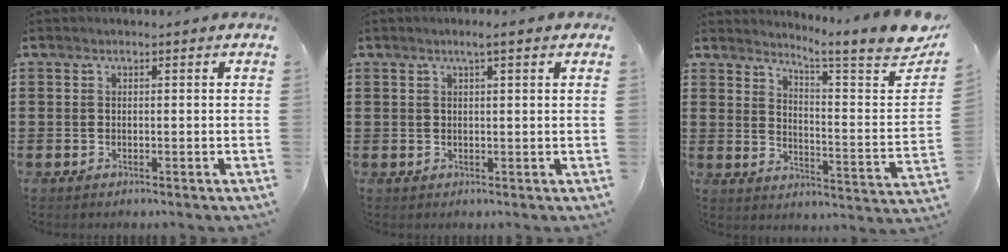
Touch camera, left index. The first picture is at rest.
{"total": 1.8, "force": [0.9, 0.0, 1.5], "torque": [-0.030, 0.001, 0.015]}
{"total": 6.7, "force": [5.5, -0.5, 3.8], "torque": [-0.071, -0.059, 0.085]}